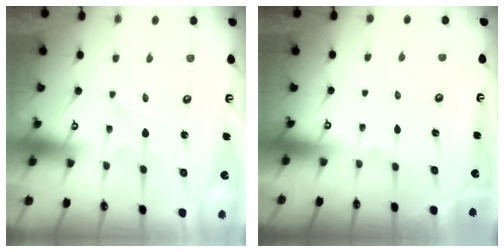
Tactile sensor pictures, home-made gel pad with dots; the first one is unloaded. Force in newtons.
{"total": 0.0}